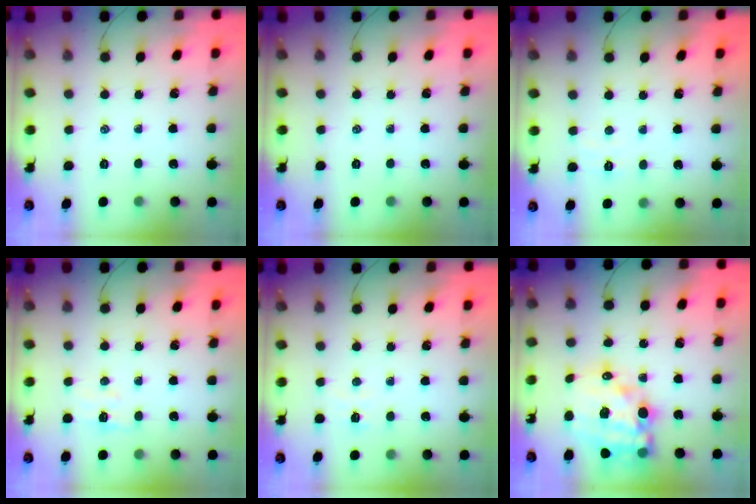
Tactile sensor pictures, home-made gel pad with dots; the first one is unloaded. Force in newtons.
{"total": 0.0}
{"total": 2.5, "press": 2.4, "slide": 0.8}
{"total": 5.2, "press": 5.0, "slide": 1.2}
{"total": 3.9, "press": 3.8, "slide": 0.8}
{"total": 16.6, "press": 16.1, "slide": 4.1}